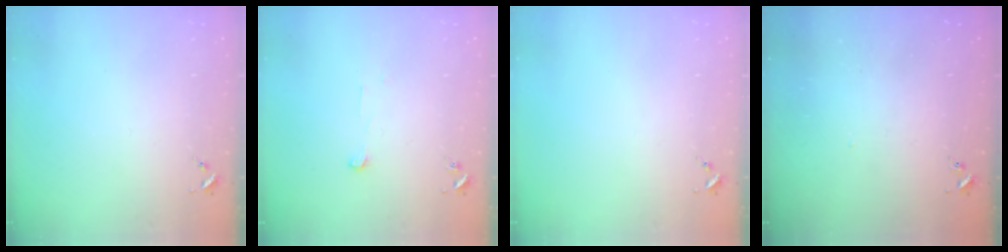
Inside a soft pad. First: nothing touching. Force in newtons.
{"total": 3.7, "press": 3.7, "slide": 0.3}
{"total": 0.0}
{"total": 2.9, "press": 2.9, "slide": 0.2}